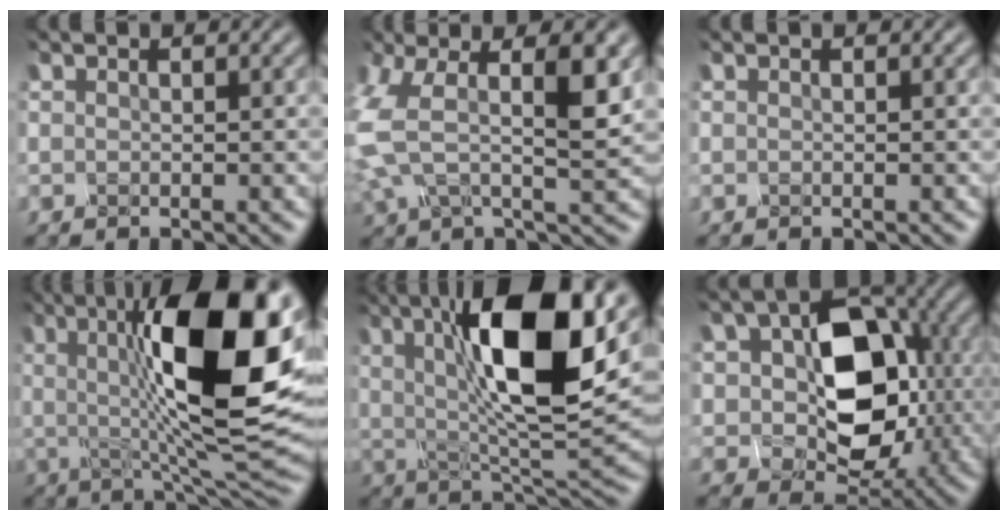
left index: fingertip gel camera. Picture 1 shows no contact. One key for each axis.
{"total": 9.6, "fx": 0.7, "fy": 4.6, "fz": 8.4, "tx": -0.186, "ty": 0.000, "tz": 0.004}
{"total": 0.0}
{"total": 16.2, "fx": 2.4, "fy": 5.4, "fz": 15.1, "tx": -0.225, "ty": 0.001, "tz": 0.019}
{"total": 14.0, "fx": 3.9, "fy": 4.8, "fz": 12.6, "tx": -0.205, "ty": 0.003, "tz": 0.056}
{"total": 10.9, "fx": -0.2, "fy": 7.5, "fz": 7.8, "tx": -0.113, "ty": -0.003, "tz": -0.005}